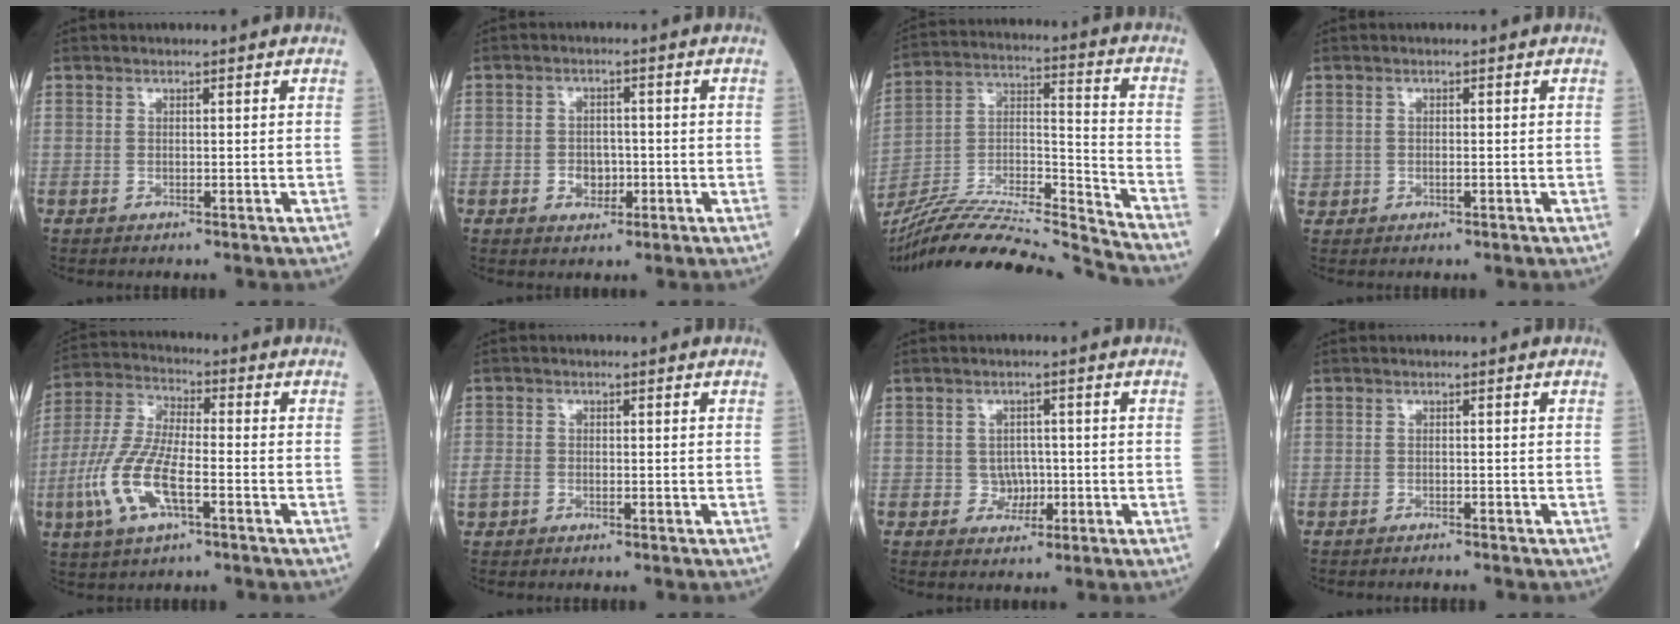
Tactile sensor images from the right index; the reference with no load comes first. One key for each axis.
{"total": 3.3, "fx": -1.0, "fy": 2.4, "fz": 2.0, "tx": -0.027, "ty": 0.005, "tz": -0.012}
{"total": 25.7, "fx": -23.9, "fy": -0.7, "fz": 9.3, "tx": -0.175, "ty": -0.015, "tz": -0.395}
{"total": 1.0, "fx": -0.1, "fy": 0.7, "fz": 0.7, "tx": -0.019, "ty": 0.005, "tz": 0.003}
{"total": 12.0, "fx": -4.0, "fy": 3.7, "fz": 10.7, "tx": -0.242, "ty": -0.004, "tz": -0.078}
{"total": 2.2, "fx": -1.0, "fy": 1.7, "fz": 1.2, "tx": -0.030, "ty": 0.003, "tz": -0.017}
{"total": 2.7, "fx": -0.5, "fy": 2.5, "fz": 0.9, "tx": -0.005, "ty": 0.007, "tz": -0.004}
{"total": 1.6, "fx": -1.6, "fy": -0.1, "fz": 0.3, "tx": -0.006, "ty": -0.003, "tz": -0.018}